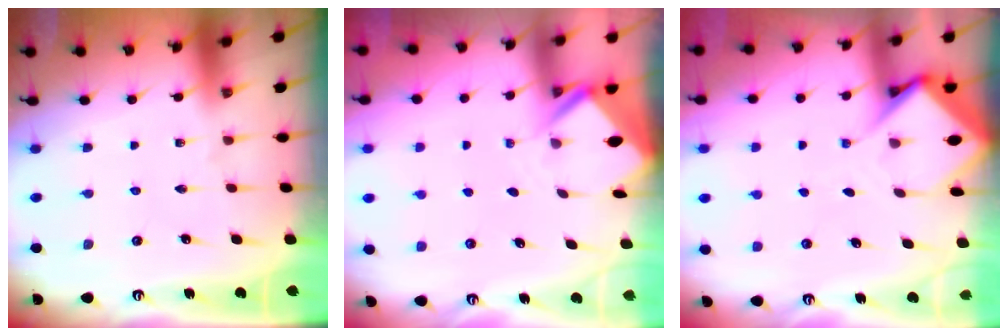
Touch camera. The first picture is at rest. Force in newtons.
{"total": 2.4, "press": 2.4, "slide": 0.1}
{"total": 5.8, "press": 5.8, "slide": 0.6}